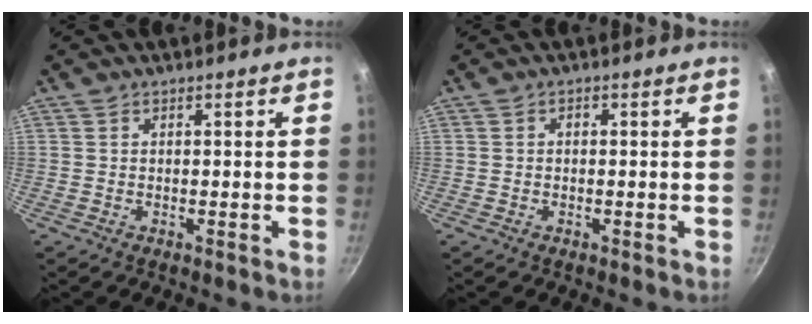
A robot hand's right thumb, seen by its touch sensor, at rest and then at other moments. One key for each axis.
{"total": 0.7, "fx": -0.1, "fy": 0.5, "fz": 0.5, "tx": -0.004, "ty": 0.002, "tz": -0.006}